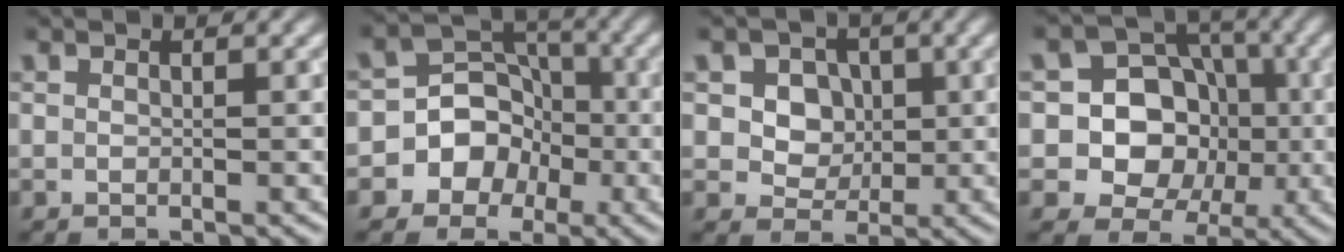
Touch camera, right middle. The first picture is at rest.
{"total": 8.7, "force": [-3.4, 7.7, 2.1], "torque": [-0.008, 0.017, -0.080]}
{"total": 6.0, "force": [1.7, 5.0, 3.0], "torque": [-0.046, 0.012, 0.021]}
{"total": 11.4, "force": [-0.9, 10.3, 4.9], "torque": [-0.086, 0.039, -0.045]}